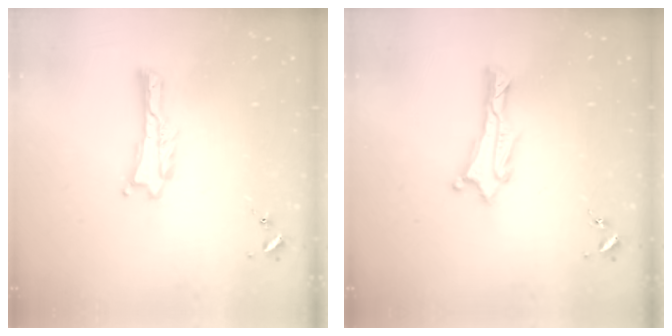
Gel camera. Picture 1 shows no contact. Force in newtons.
{"total": 0.9, "press": 0.8, "slide": 0.1}